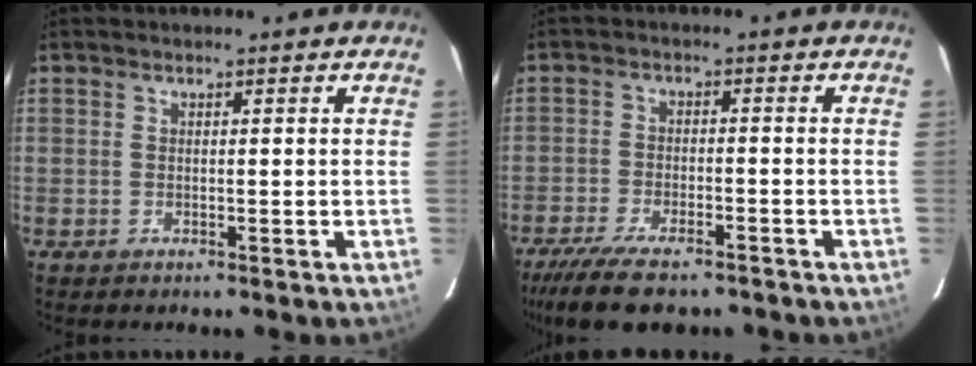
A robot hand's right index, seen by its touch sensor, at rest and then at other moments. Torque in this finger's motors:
{"motor_torque": [1.27, -0.87, 0.39, 0.08]}